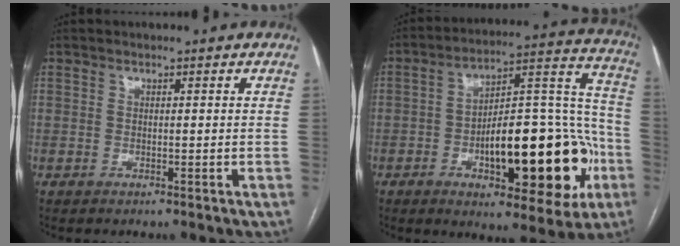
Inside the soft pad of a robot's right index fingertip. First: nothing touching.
{"total": 23.5, "force": [-7.1, 8.2, 20.9], "torque": [-0.260, 0.035, -0.089]}